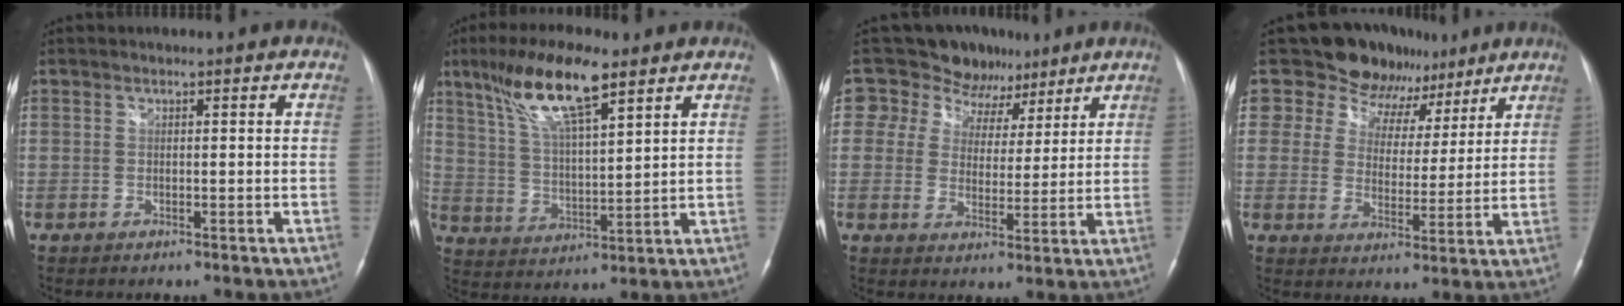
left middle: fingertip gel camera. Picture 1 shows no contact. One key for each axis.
{"total": 12.8, "fx": 8.2, "fy": 2.3, "fz": 9.6, "tx": -0.187, "ty": 0.015, "tz": 0.153}
{"total": 9.7, "fx": 7.4, "fy": 6.3, "fz": 0.4, "tx": -0.004, "ty": 0.009, "tz": 0.097}
{"total": 13.0, "fx": 9.9, "fy": 8.1, "fz": 2.3, "tx": -0.034, "ty": 0.009, "tz": 0.133}